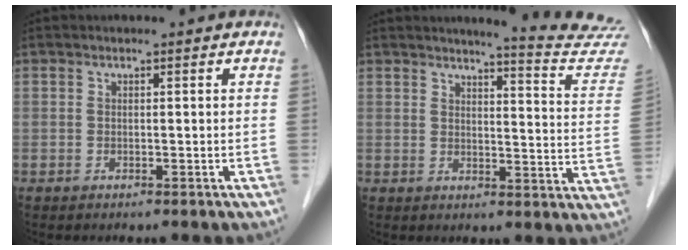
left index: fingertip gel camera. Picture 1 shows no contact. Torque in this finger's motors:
{"motor_torque": [0.01, -0.24, 0.11, 0.00]}